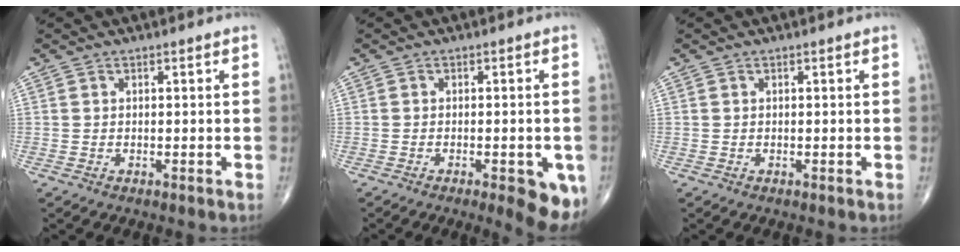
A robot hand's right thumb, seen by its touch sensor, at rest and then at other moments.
{"total": 8.4, "force": [-3.5, 2.6, 7.2], "torque": [-0.078, -0.004, -0.041]}
{"total": 0.0}